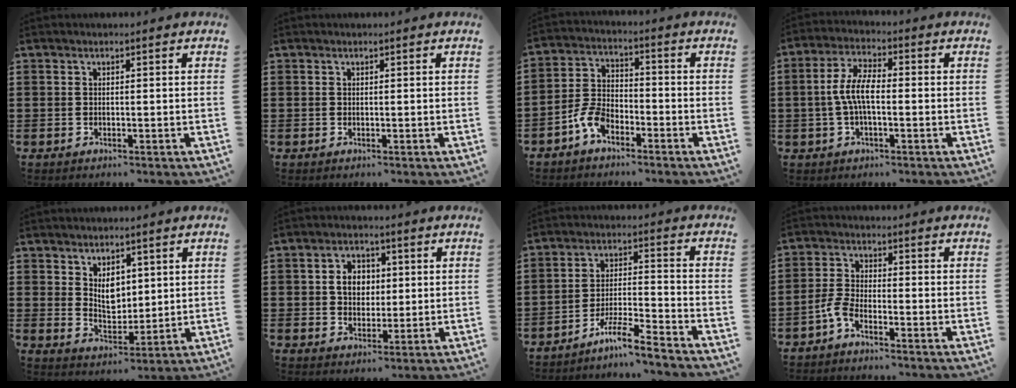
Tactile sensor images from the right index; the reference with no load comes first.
{"total": 0.0}
{"total": 5.7, "force": [-3.7, 2.9, 3.2], "torque": [-0.090, 0.003, -0.077]}
{"total": 6.4, "force": [-0.6, 2.4, 5.9], "torque": [-0.132, 0.000, -0.020]}
{"total": 5.0, "force": [2.3, 3.4, 2.9], "torque": [-0.052, -0.001, 0.039]}
{"total": 4.8, "force": [0.6, 3.9, 2.7], "torque": [-0.059, 0.011, 0.005]}
{"total": 6.6, "force": [-5.8, -0.2, 3.1], "torque": [-0.075, -0.010, -0.115]}
{"total": 3.4, "force": [-2.6, 1.0, 2.0], "torque": [-0.058, -0.001, -0.054]}